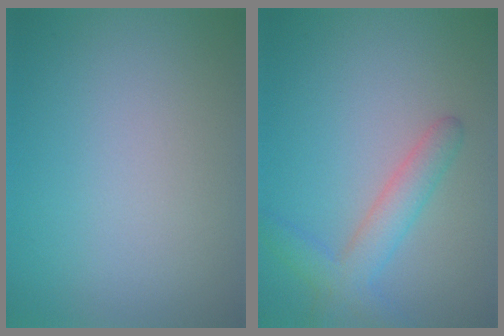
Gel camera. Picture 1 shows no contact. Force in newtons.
{"total": 3.3, "press": 3.3, "slide": 0.2}